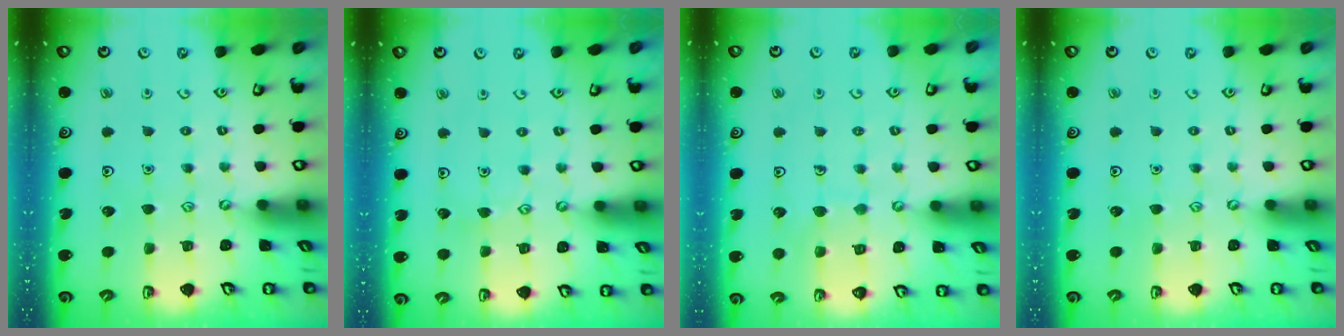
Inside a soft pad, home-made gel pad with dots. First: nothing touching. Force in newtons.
{"total": 3.8, "press": 3.7, "slide": 0.3}
{"total": 5.9, "press": 5.9, "slide": 0.5}
{"total": 0.0}